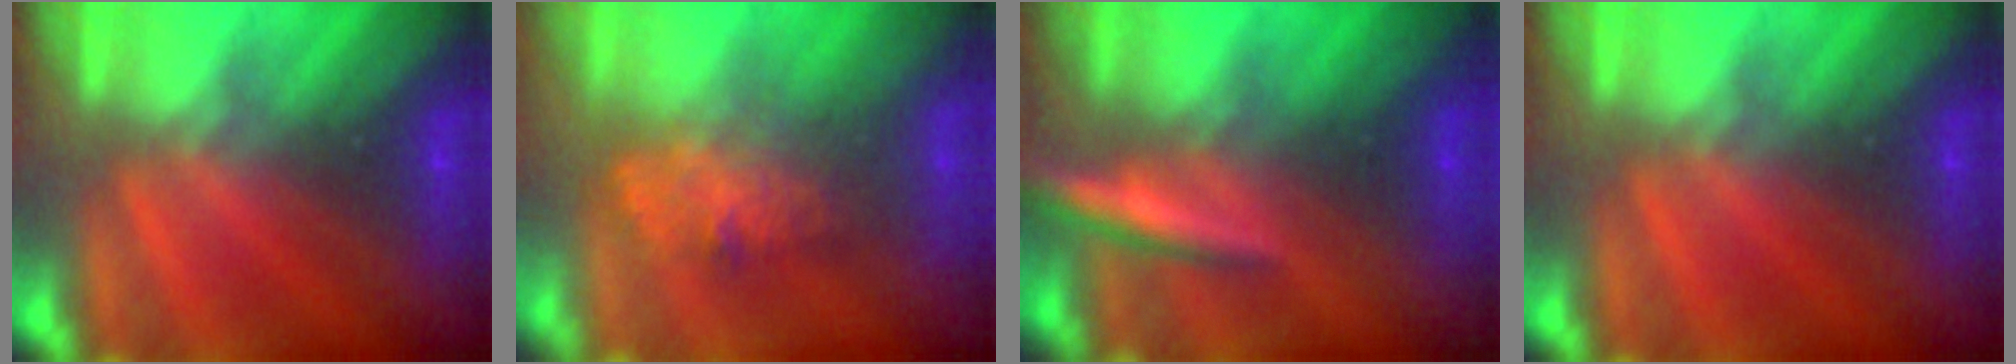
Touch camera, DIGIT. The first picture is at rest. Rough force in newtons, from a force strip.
{"total": 2.6}
{"total": 3.0}
{"total": 0.0}